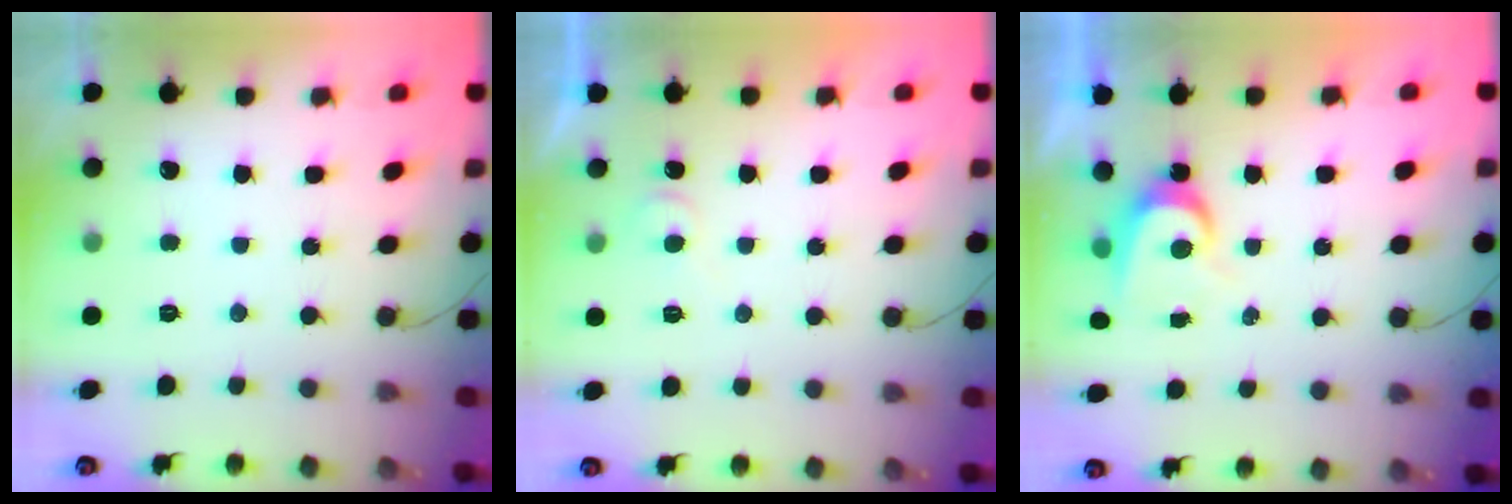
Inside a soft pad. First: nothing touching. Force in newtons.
{"total": 4.3, "press": 4.3, "slide": 0.6}
{"total": 5.1, "press": 5.0, "slide": 0.5}